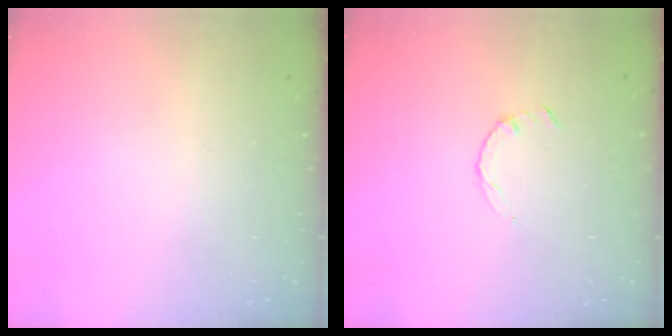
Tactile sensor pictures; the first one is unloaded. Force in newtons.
{"total": 0.8, "press": 0.7, "slide": 0.2}